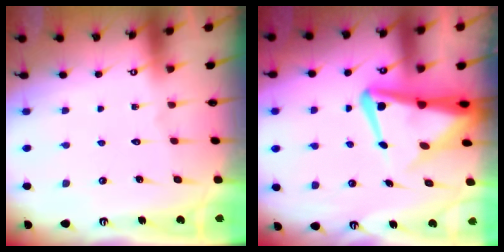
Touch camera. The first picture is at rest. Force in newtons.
{"total": 9.6, "press": 9.5, "slide": 1.5}